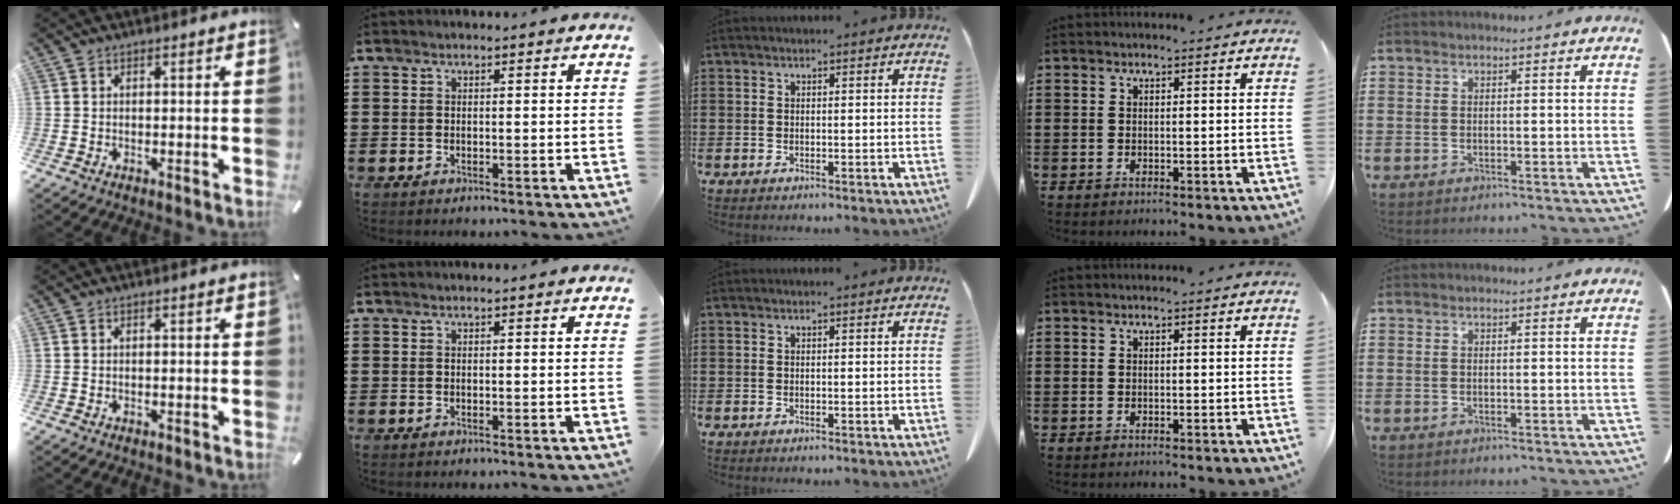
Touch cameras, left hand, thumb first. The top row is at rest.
{}